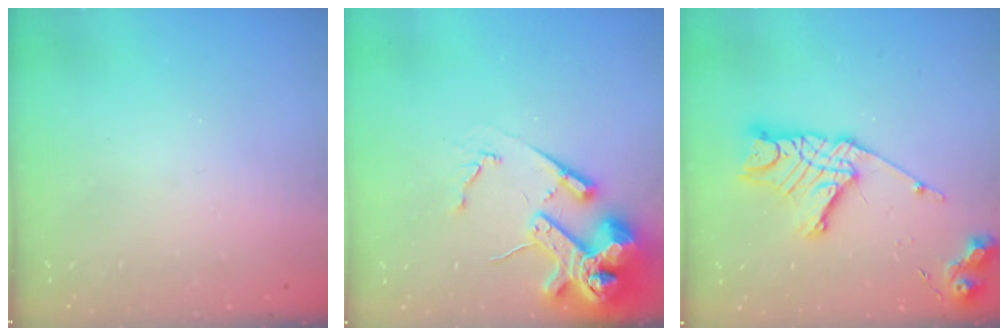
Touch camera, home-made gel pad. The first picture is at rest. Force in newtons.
{"total": 17.6, "press": 17.4, "slide": 2.6}
{"total": 16.5, "press": 16.5, "slide": 1.5}